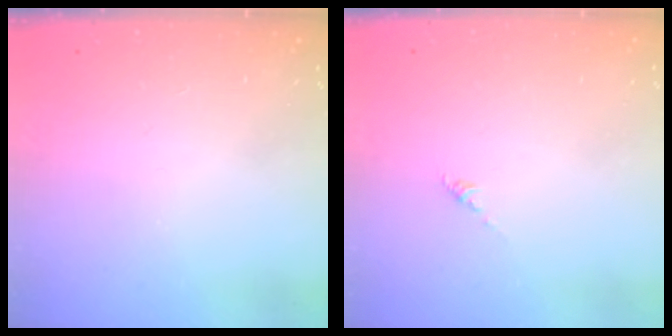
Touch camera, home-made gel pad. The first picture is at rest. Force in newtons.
{"total": 0.0}